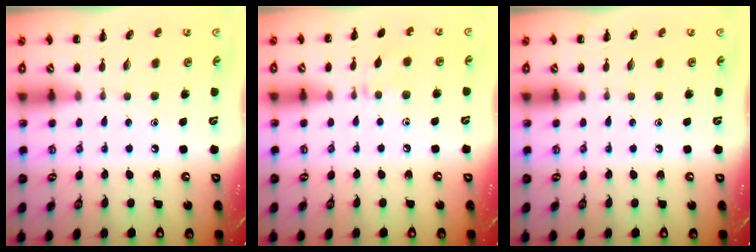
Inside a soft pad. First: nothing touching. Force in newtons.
{"total": 6.0, "press": 5.8, "slide": 1.6}
{"total": 0.0}